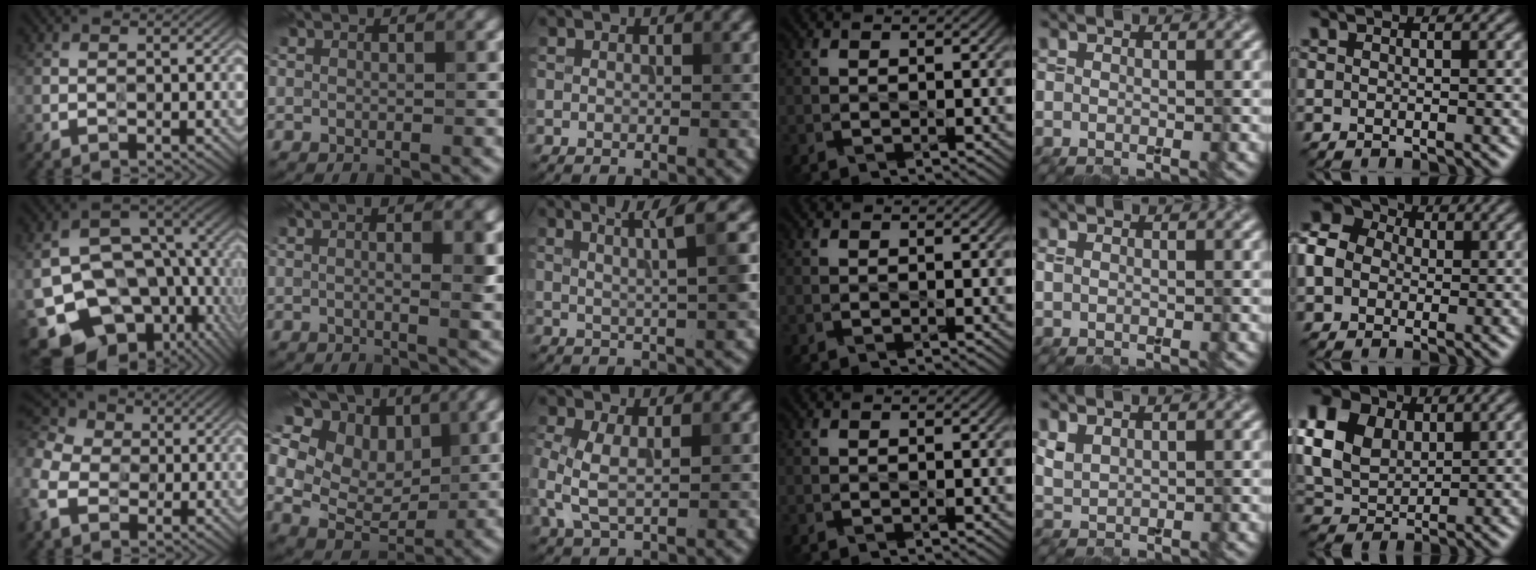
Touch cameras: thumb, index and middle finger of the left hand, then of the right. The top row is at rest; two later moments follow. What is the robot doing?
{"motion": "wipe", "object": "paper plate"}